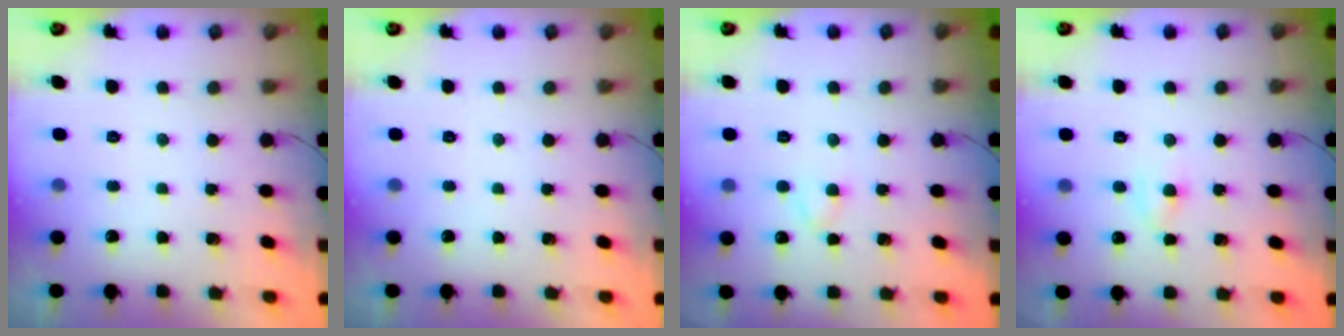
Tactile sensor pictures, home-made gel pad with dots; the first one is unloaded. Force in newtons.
{"total": 0.0}
{"total": 2.7, "press": 2.5, "slide": 1.1}
{"total": 3.7, "press": 3.4, "slide": 1.3}